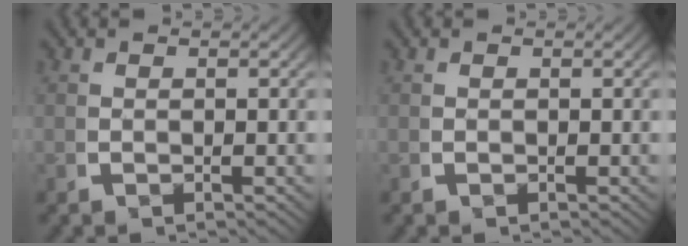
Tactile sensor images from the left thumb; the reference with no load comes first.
{"total": 0.0}